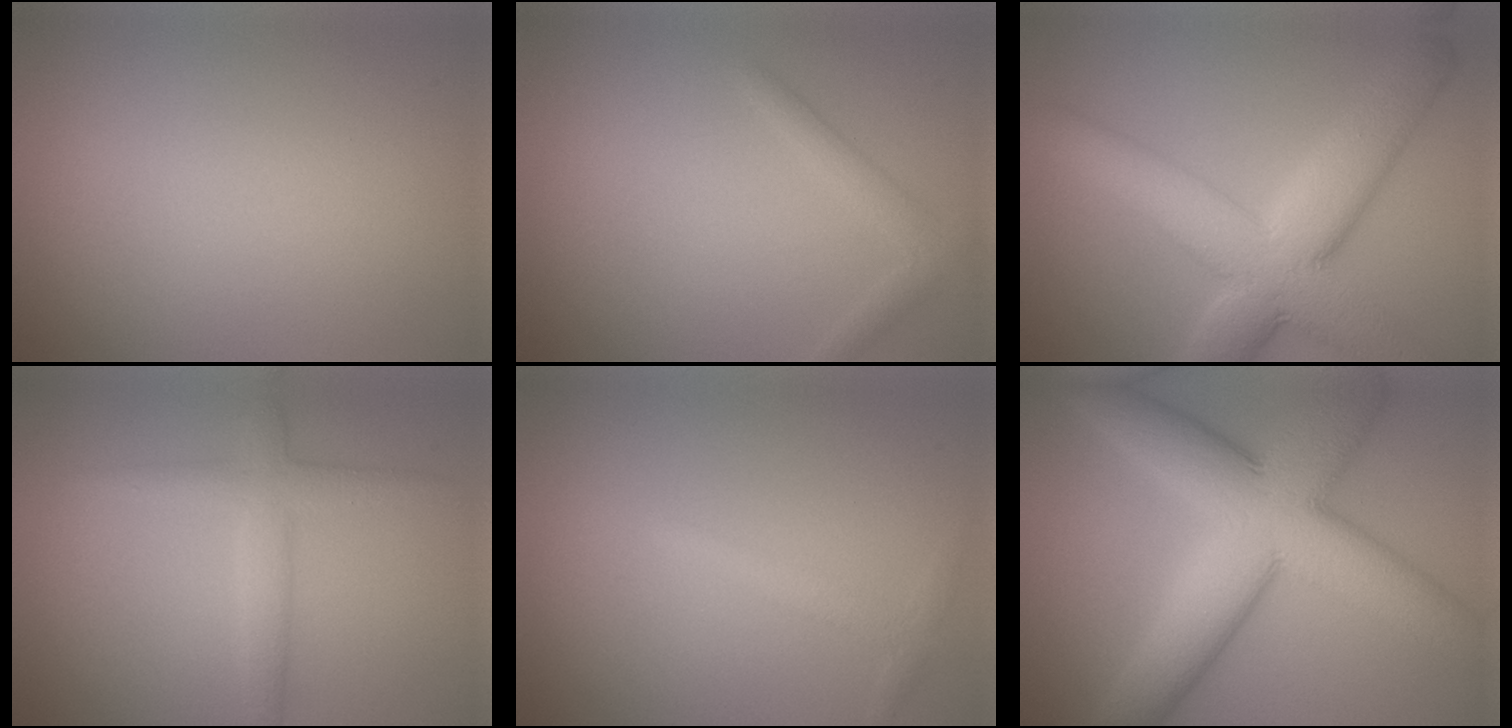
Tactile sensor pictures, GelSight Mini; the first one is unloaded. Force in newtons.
{"total": 1.6, "press": 1.6, "slide": 0.1}
{"total": 9.5, "press": 9.5, "slide": 0.6}
{"total": 2.8, "press": 2.8, "slide": 0.1}
{"total": 1.6, "press": 1.6, "slide": 0.1}
{"total": 12.1, "press": 12.1, "slide": 0.2}